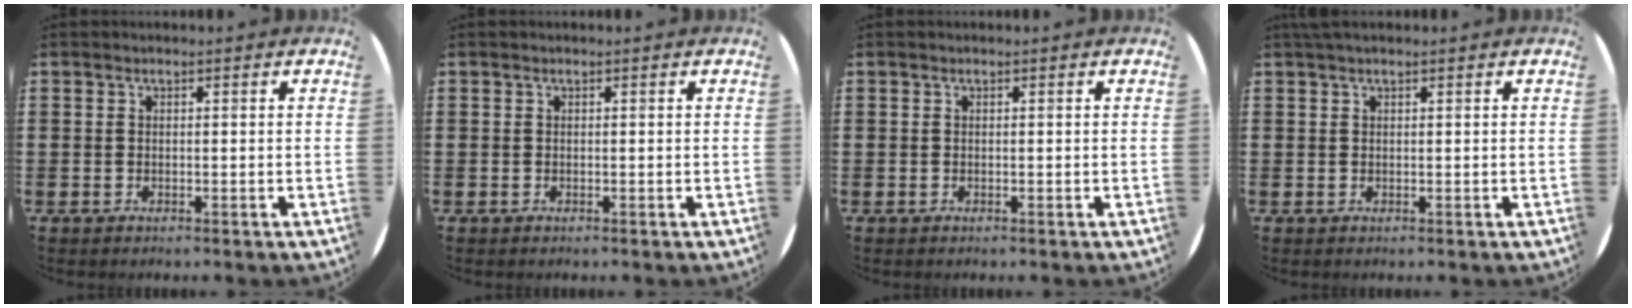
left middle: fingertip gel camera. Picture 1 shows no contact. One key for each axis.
{"total": 0.0}
{"total": 0.0}
{"total": 0.6, "fx": 0.5, "fy": 0.0, "fz": 0.3, "tx": -0.008, "ty": 0.000, "tz": 0.011}